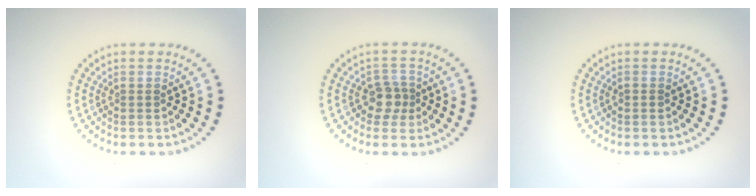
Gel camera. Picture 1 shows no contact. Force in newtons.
{"total": 2.1, "press": 1.8, "slide": 1.0}
{"total": 0.5, "press": 0.5, "slide": 0.2}